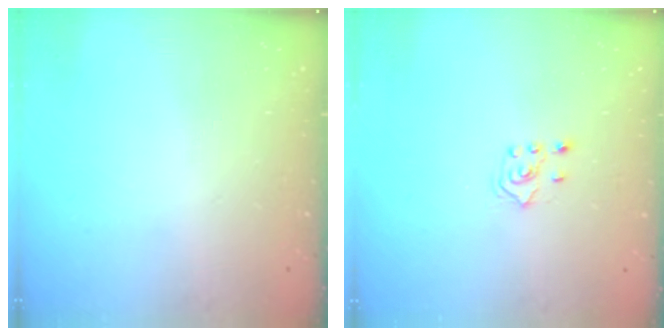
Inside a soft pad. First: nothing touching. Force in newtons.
{"total": 4.0, "press": 3.9, "slide": 1.0}